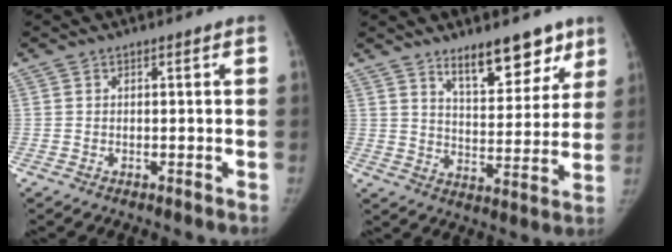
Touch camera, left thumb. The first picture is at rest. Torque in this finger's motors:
{"motor_torque": [0.58, -0.38, 1.39, -0.67, 0.31]}